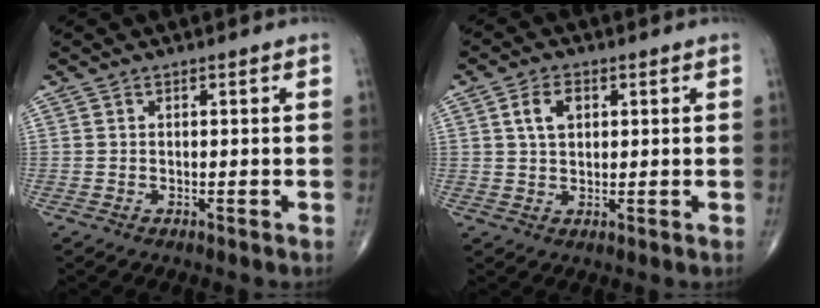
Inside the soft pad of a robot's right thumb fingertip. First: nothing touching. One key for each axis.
{"total": 4.5, "fx": 1.4, "fy": 2.9, "fz": 3.1, "tx": -0.052, "ty": 0.001, "tz": 0.025}